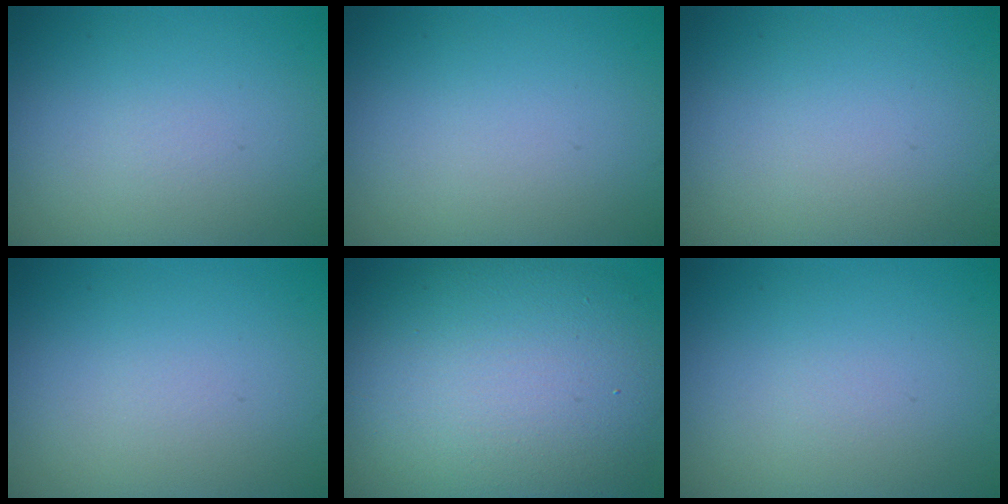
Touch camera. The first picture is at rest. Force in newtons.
{"total": 0.0}
{"total": 0.0}
{"total": 0.0}
{"total": 14.1, "press": 14.1, "slide": 0.8}
{"total": 0.0}